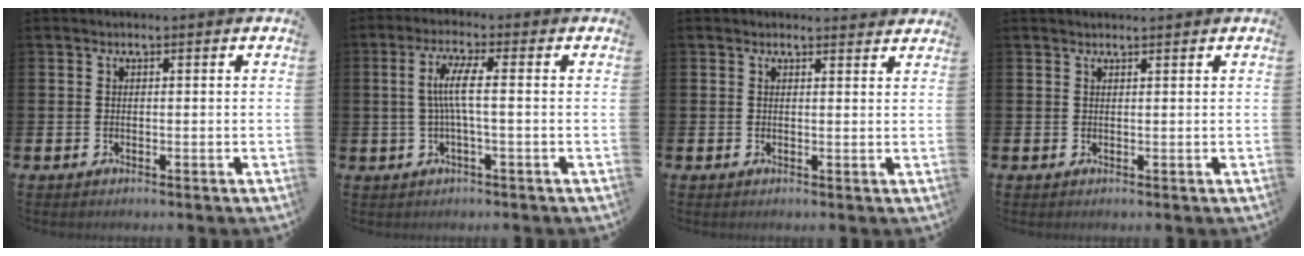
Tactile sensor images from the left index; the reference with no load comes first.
{"total": 5.1, "force": [0.2, 0.7, 5.0], "torque": [-0.098, 0.004, 0.000]}
{"total": 1.3, "force": [1.3, 0.2, -0.1], "torque": [0.008, -0.007, 0.022]}
{"total": 0.8, "force": [0.8, -0.1, 0.0], "torque": [0.001, -0.002, 0.015]}